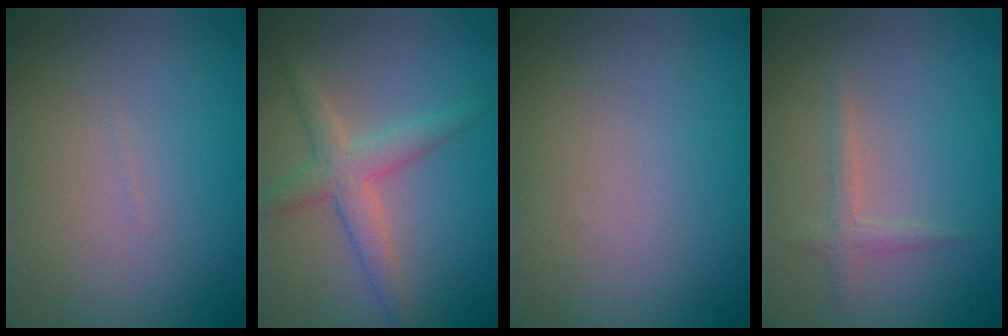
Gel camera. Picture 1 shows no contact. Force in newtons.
{"total": 3.2, "press": 3.2, "slide": 0.2}
{"total": 0.0}
{"total": 1.3, "press": 1.3, "slide": 0.0}